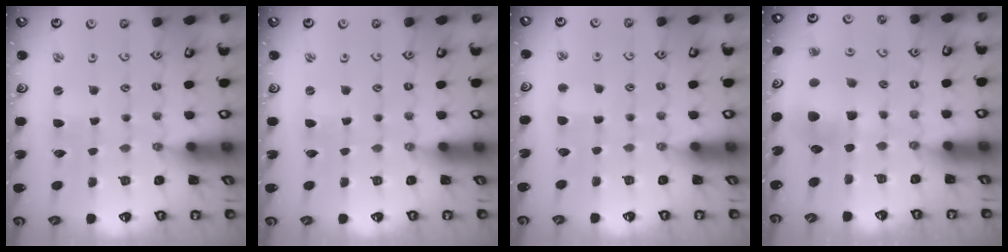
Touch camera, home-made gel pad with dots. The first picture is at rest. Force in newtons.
{"total": 0.0}
{"total": 2.7, "press": 2.6, "slide": 0.3}
{"total": 7.0, "press": 6.9, "slide": 1.2}